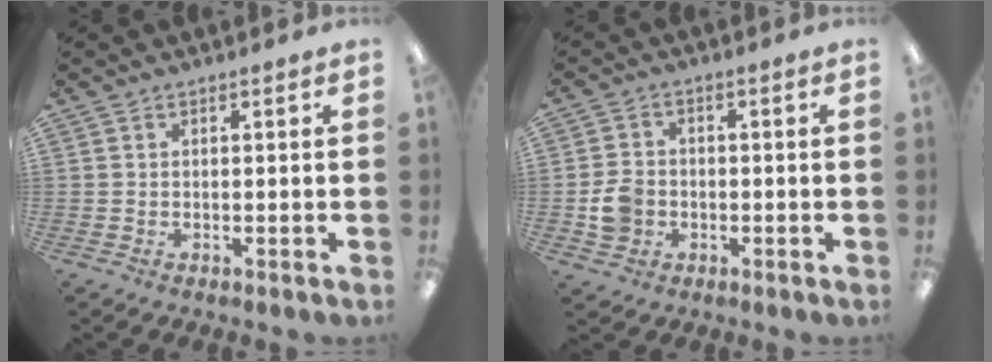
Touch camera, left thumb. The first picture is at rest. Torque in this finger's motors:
{"motor_torque": [-0.12, 0.16, 0.08, -0.08, 0.01]}